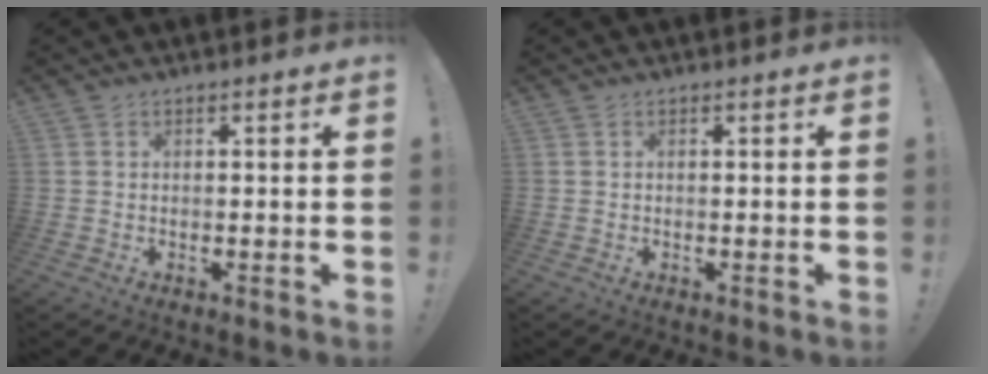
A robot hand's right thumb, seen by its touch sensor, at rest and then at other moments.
{"total": 0.0}